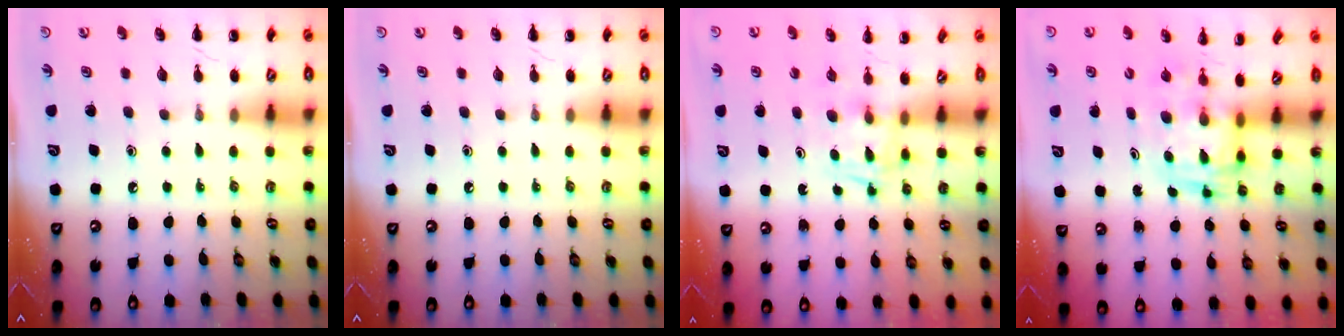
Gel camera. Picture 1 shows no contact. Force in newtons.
{"total": 0.0}
{"total": 2.5, "press": 2.3, "slide": 1.0}
{"total": 2.9, "press": 2.9, "slide": 0.5}